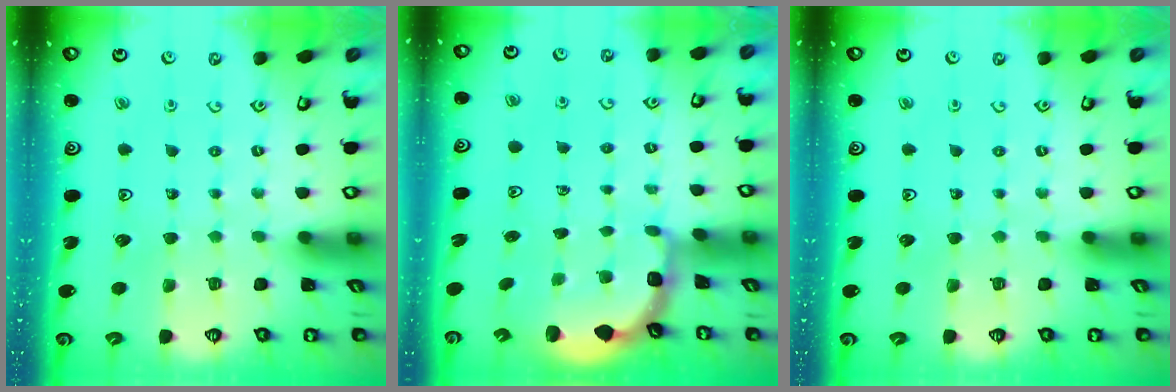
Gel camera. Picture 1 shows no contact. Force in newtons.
{"total": 2.5, "press": 1.9, "slide": 1.6}
{"total": 0.0}